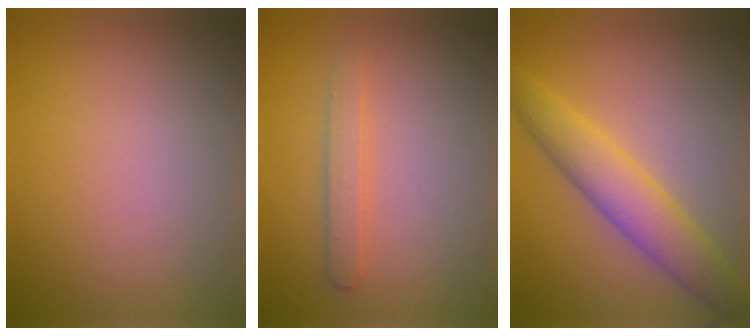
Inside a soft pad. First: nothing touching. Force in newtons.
{"total": 1.6, "press": 1.6, "slide": 0.1}
{"total": 4.7, "press": 4.7, "slide": 0.2}